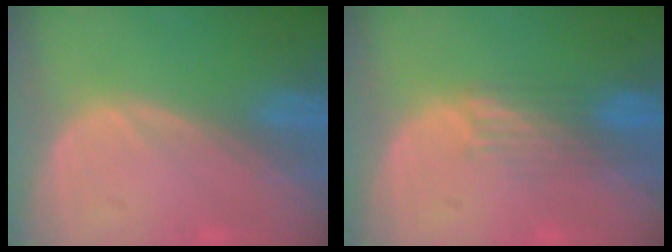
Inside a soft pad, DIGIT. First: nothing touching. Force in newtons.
{"total": 3.8, "press": 3.1, "slide": 2.2}